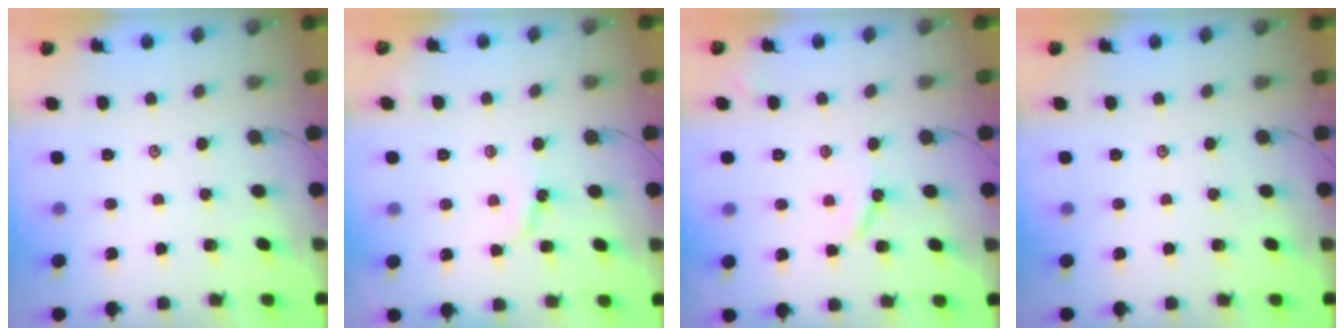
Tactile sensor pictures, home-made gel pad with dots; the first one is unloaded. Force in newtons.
{"total": 4.5, "press": 4.5, "slide": 0.6}
{"total": 4.2, "press": 4.2, "slide": 0.4}
{"total": 0.0}